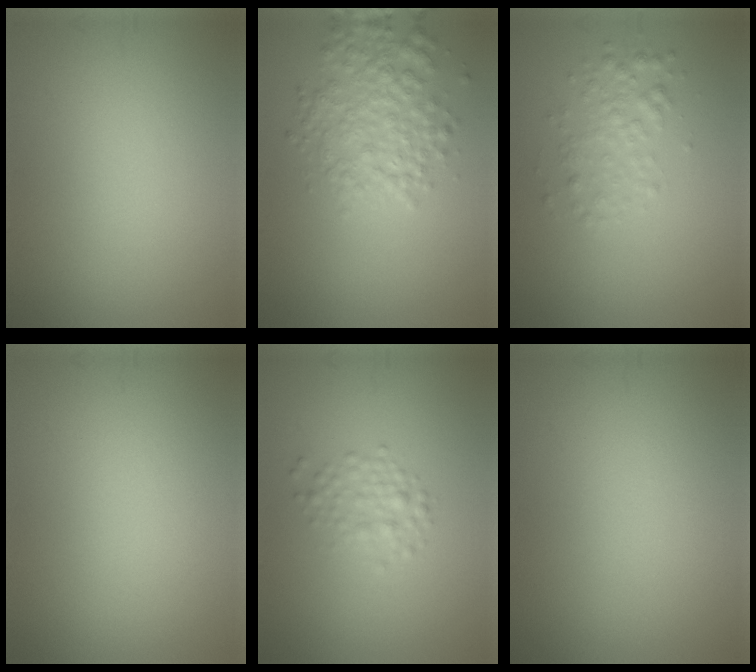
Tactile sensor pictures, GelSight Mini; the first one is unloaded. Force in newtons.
{"total": 4.5, "press": 4.5, "slide": 0.2}
{"total": 2.3, "press": 2.3, "slide": 0.1}
{"total": 0.0}
{"total": 2.0, "press": 2.0, "slide": 0.0}
{"total": 0.0}